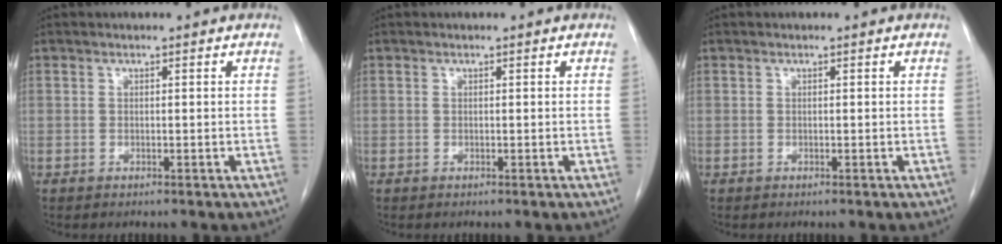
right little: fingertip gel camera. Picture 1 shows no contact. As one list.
[{"total": 0.0}, {"total": 0.0}]